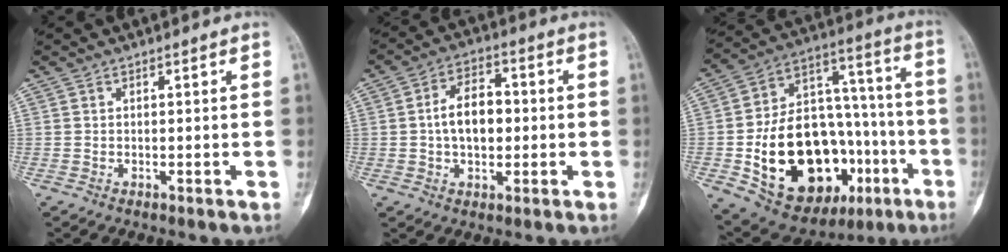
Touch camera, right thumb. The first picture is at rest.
{"total": 8.9, "force": [-0.1, 5.6, 7.0], "torque": [-0.096, 0.019, -0.008]}
{"total": 30.1, "force": [-9.1, 18.1, 22.2], "torque": [-0.356, 0.044, -0.124]}